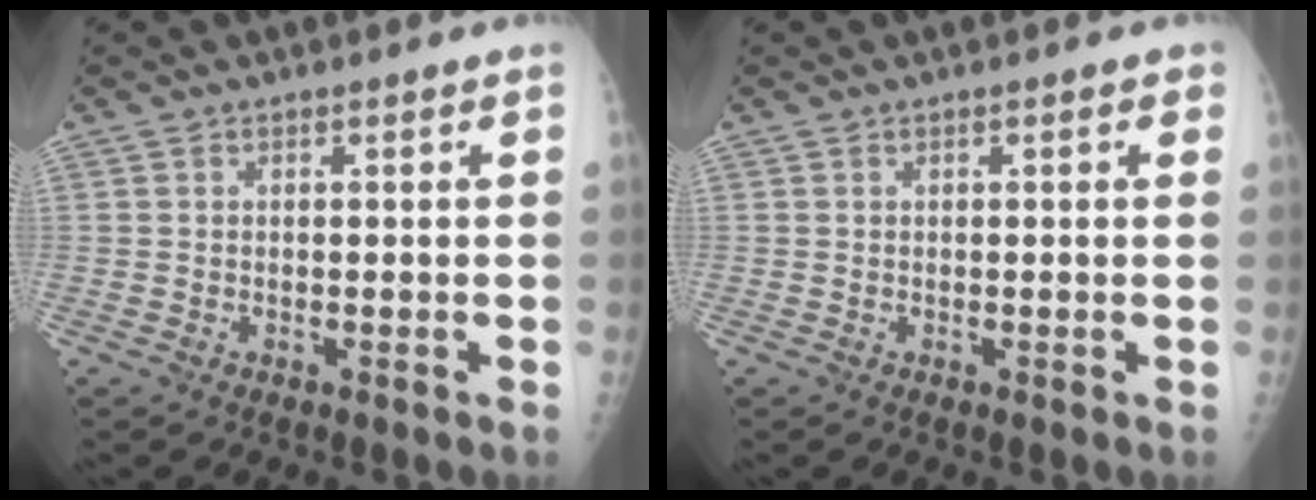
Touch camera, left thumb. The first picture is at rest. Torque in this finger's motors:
{"motor_torque": [-0.17, -0.02, -0.06, -0.11, 0.02]}